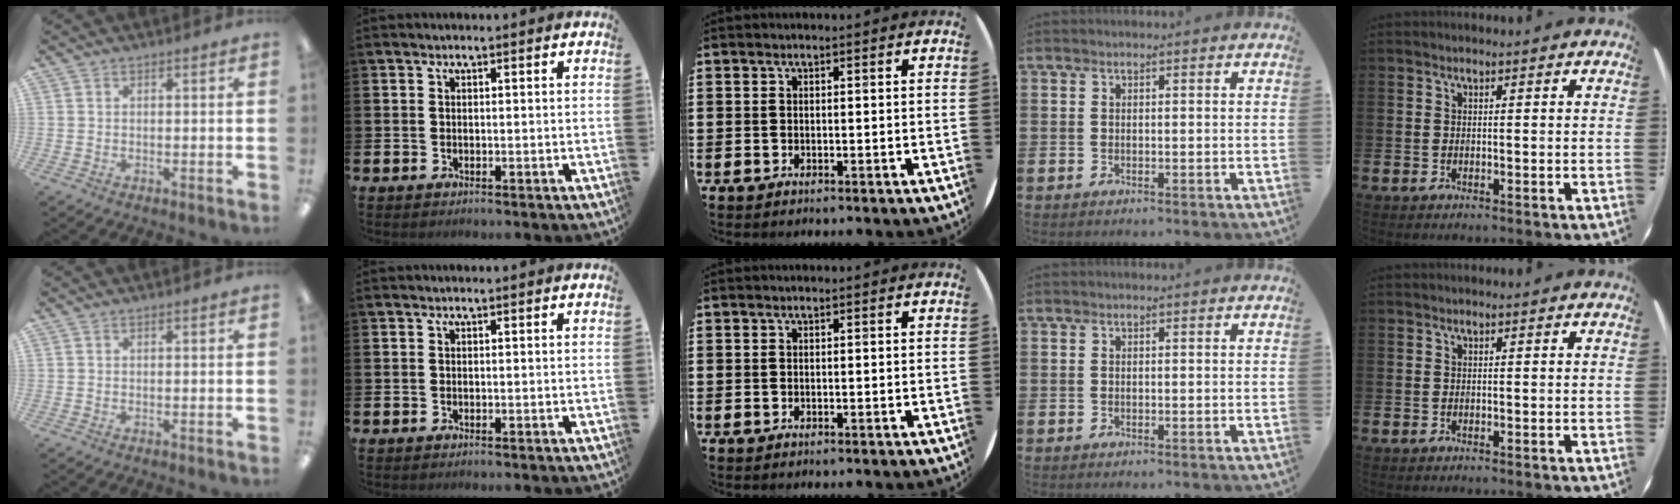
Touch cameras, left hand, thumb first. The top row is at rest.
{}